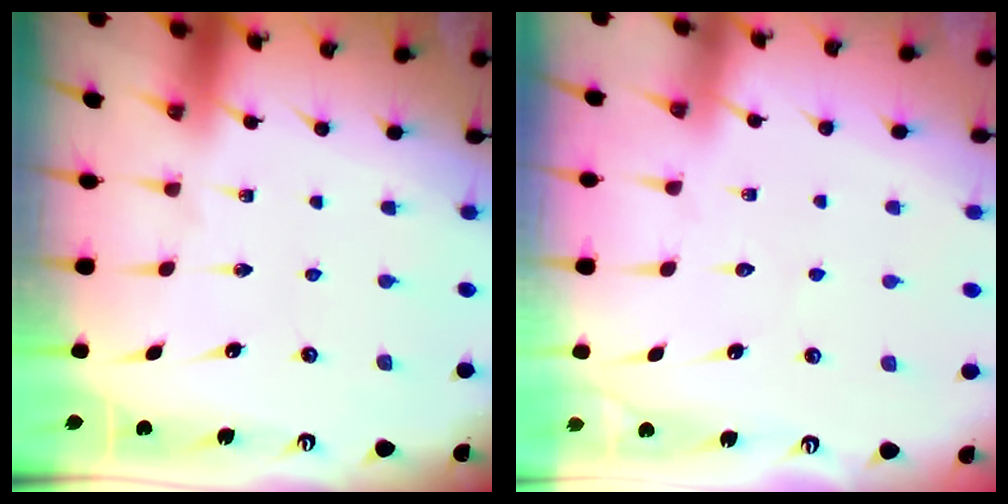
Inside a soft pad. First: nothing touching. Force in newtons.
{"total": 3.7, "press": 3.6, "slide": 0.5}